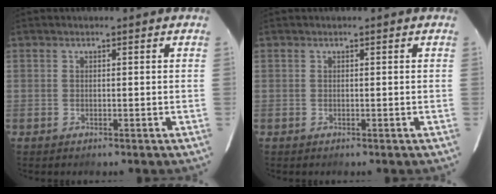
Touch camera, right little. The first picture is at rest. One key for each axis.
{"total": 0.0}